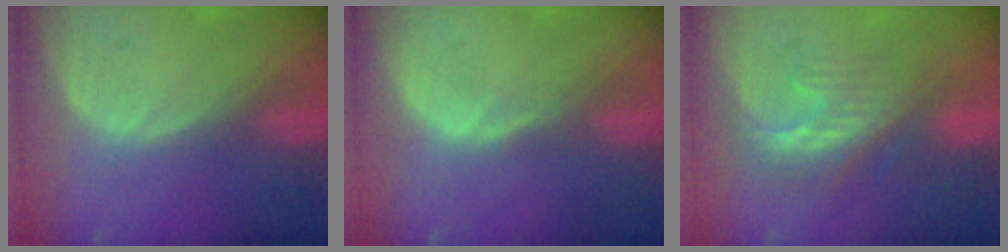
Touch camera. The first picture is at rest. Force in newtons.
{"total": 1.0, "press": 1.0, "slide": 0.1}
{"total": 8.4, "press": 7.2, "slide": 4.3}